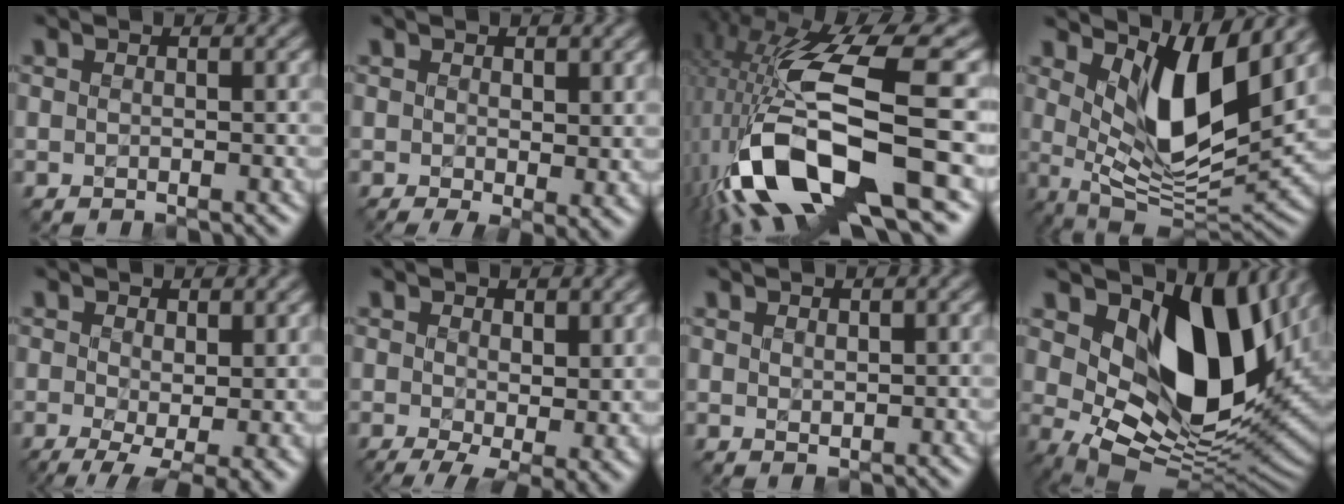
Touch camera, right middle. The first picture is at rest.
{"total": 3.4, "force": [-0.4, 1.4, 3.0], "torque": [-0.045, -0.009, -0.007]}
{"total": 14.3, "force": [-3.5, 5.3, 12.8], "torque": [-0.249, -0.009, -0.054]}
{"total": 8.0, "force": [3.2, 2.8, 6.8], "torque": [-0.120, -0.023, 0.058]}
{"total": 5.8, "force": [-1.6, 2.2, 5.1], "torque": [-0.094, -0.012, -0.017]}
{"total": 6.0, "force": [-1.3, 2.6, 5.3], "torque": [-0.092, -0.015, -0.012]}
{"total": 0.7, "force": [0.6, 0.2, -0.2], "torque": [0.001, 0.000, 0.013]}
{"total": 13.0, "force": [4.0, 7.7, 9.6], "torque": [-0.163, -0.017, 0.078]}